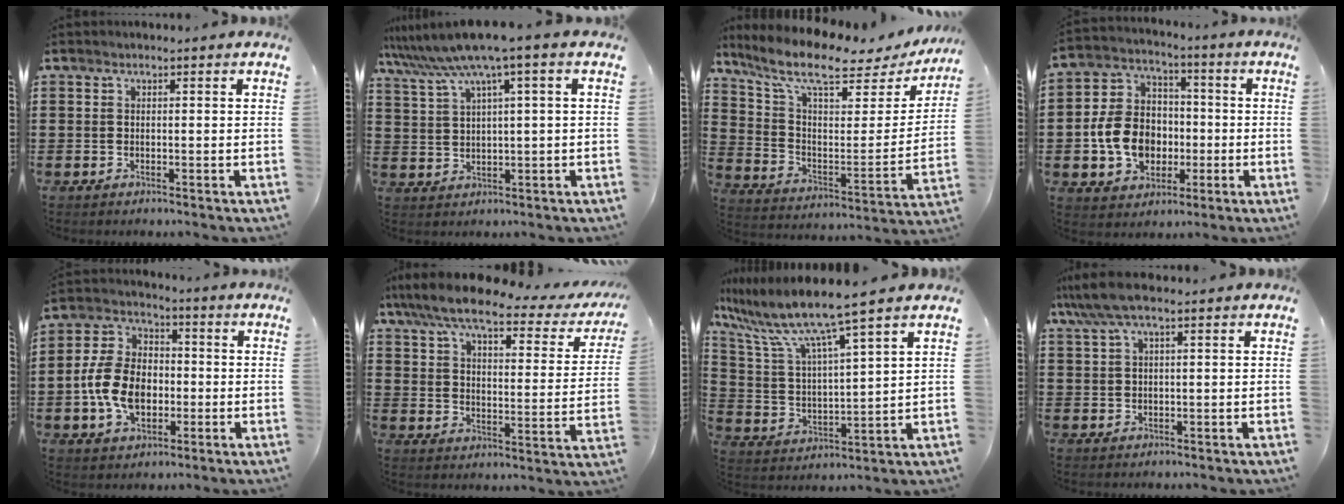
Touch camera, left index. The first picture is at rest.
{"total": 6.5, "force": [3.6, -0.4, 5.4], "torque": [-0.122, -0.024, 0.057]}
{"total": 10.6, "force": [8.1, 2.5, 6.3], "torque": [-0.150, -0.049, 0.136]}
{"total": 10.2, "force": [-1.9, 8.4, 5.5], "torque": [-0.146, 0.026, -0.034]}
{"total": 9.9, "force": [-2.0, 7.0, 6.7], "torque": [-0.162, 0.011, -0.040]}
{"total": 8.3, "force": [6.6, 1.2, 4.9], "torque": [-0.122, -0.031, 0.111]}
{"total": 8.6, "force": [7.2, -0.3, 4.7], "torque": [-0.125, -0.046, 0.116]}
{"total": 4.5, "force": [2.3, 0.8, 3.7], "torque": [-0.091, 0.002, 0.037]}